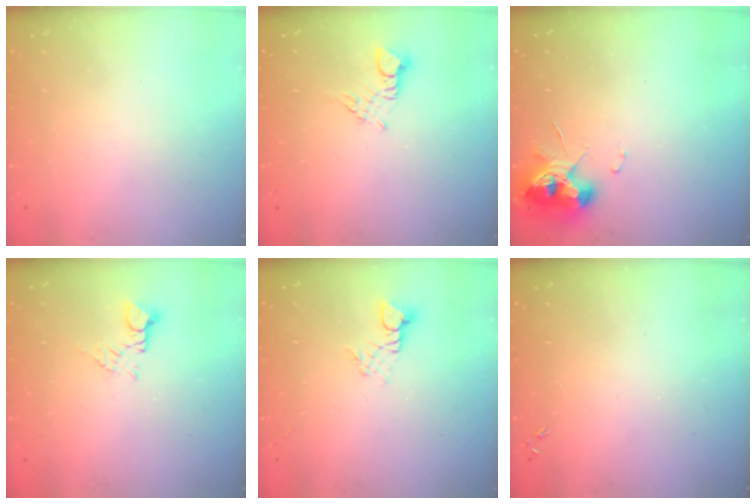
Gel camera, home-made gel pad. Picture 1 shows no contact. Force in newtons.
{"total": 2.9, "press": 2.9, "slide": 0.3}
{"total": 9.3, "press": 9.3, "slide": 1.2}
{"total": 3.2, "press": 3.2, "slide": 0.4}
{"total": 2.7, "press": 2.7, "slide": 0.4}
{"total": 0.0}